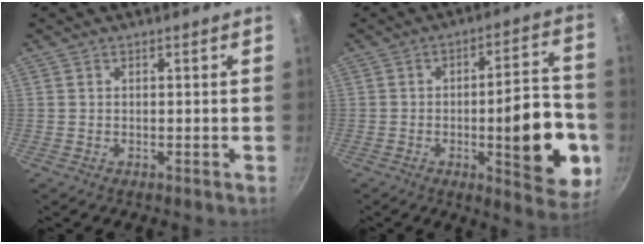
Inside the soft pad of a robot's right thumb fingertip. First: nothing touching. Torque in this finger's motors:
{"motor_torque": [0.02, 0.91, 1.08, -0.04, 0.12]}